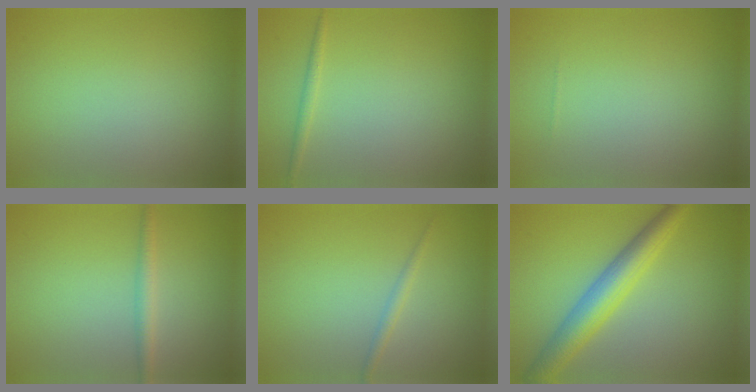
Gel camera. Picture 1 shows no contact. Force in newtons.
{"total": 0.9, "press": 0.9, "slide": 0.1}
{"total": 0.0}
{"total": 1.7, "press": 1.7, "slide": 0.1}
{"total": 1.1, "press": 1.1, "slide": 0.0}
{"total": 5.7, "press": 5.7, "slide": 0.0}